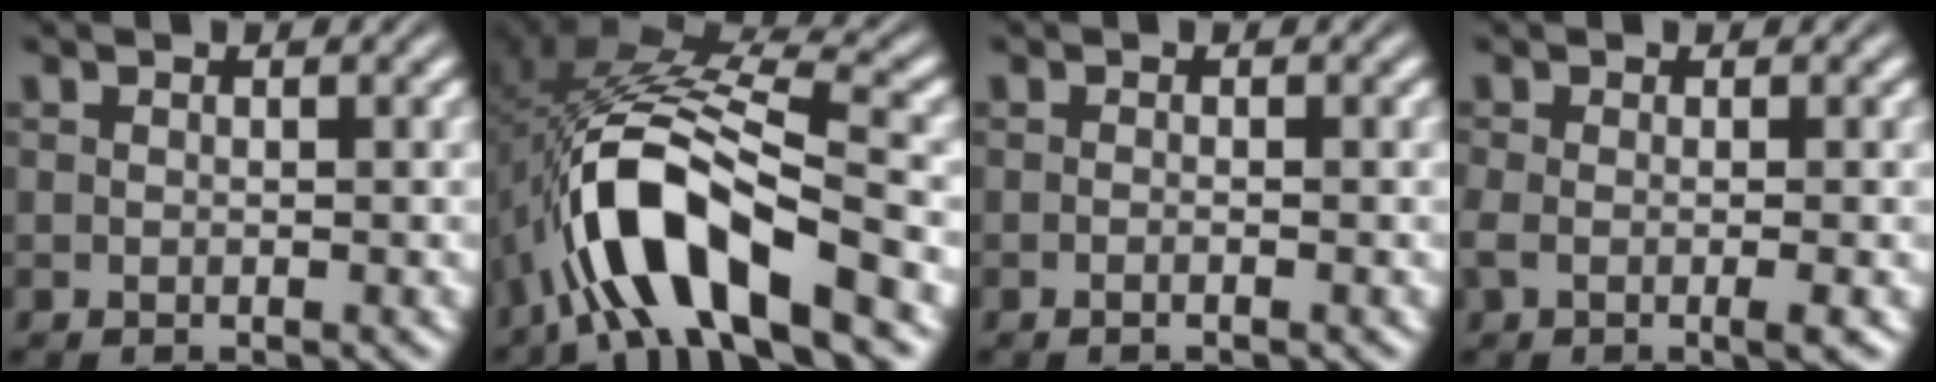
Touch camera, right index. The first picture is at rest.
{"total": 11.4, "force": [-1.8, 5.9, 9.5], "torque": [-0.203, -0.015, -0.027]}
{"total": 0.9, "force": [-0.8, -0.2, 0.4], "torque": [-0.008, 0.001, -0.015]}
{"total": 1.8, "force": [-0.8, -0.2, 1.6], "torque": [-0.036, -0.014, -0.007]}